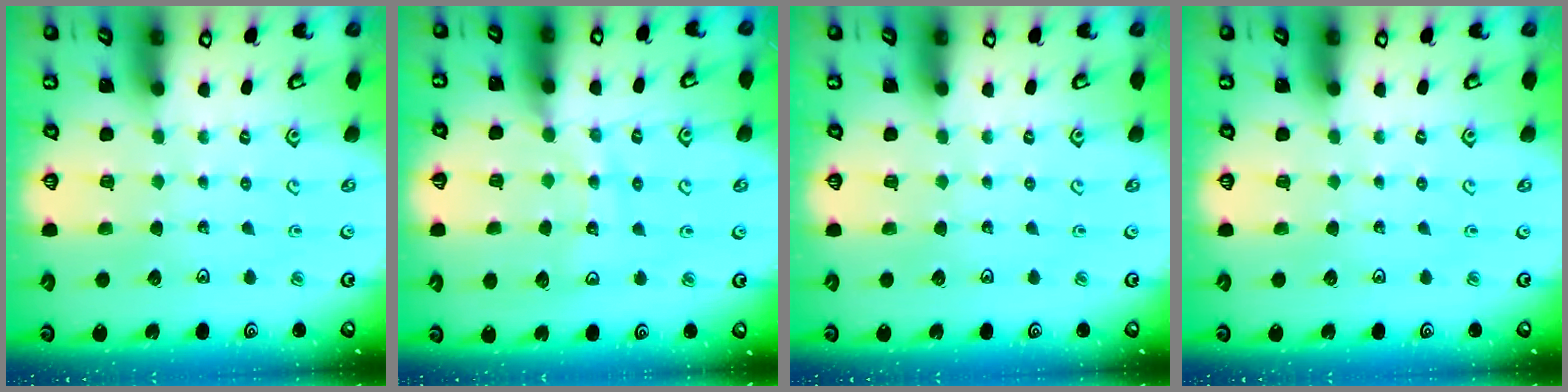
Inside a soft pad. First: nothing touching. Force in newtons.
{"total": 10.7, "press": 10.7, "slide": 1.3}
{"total": 0.0}
{"total": 0.0}